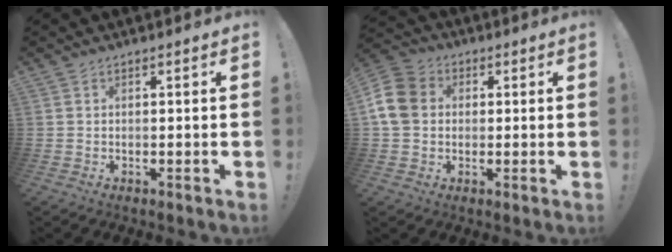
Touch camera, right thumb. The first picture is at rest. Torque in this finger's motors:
{"motor_torque": [0.06, 0.42, 0.07, 0.07, 0.06]}